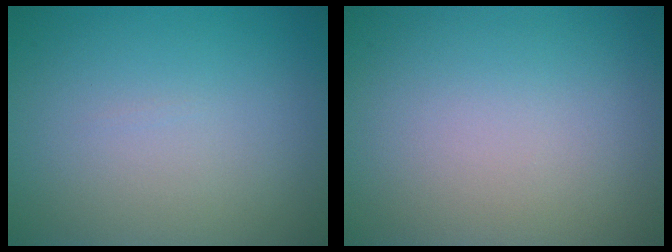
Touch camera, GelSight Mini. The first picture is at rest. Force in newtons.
{"total": 0.0}